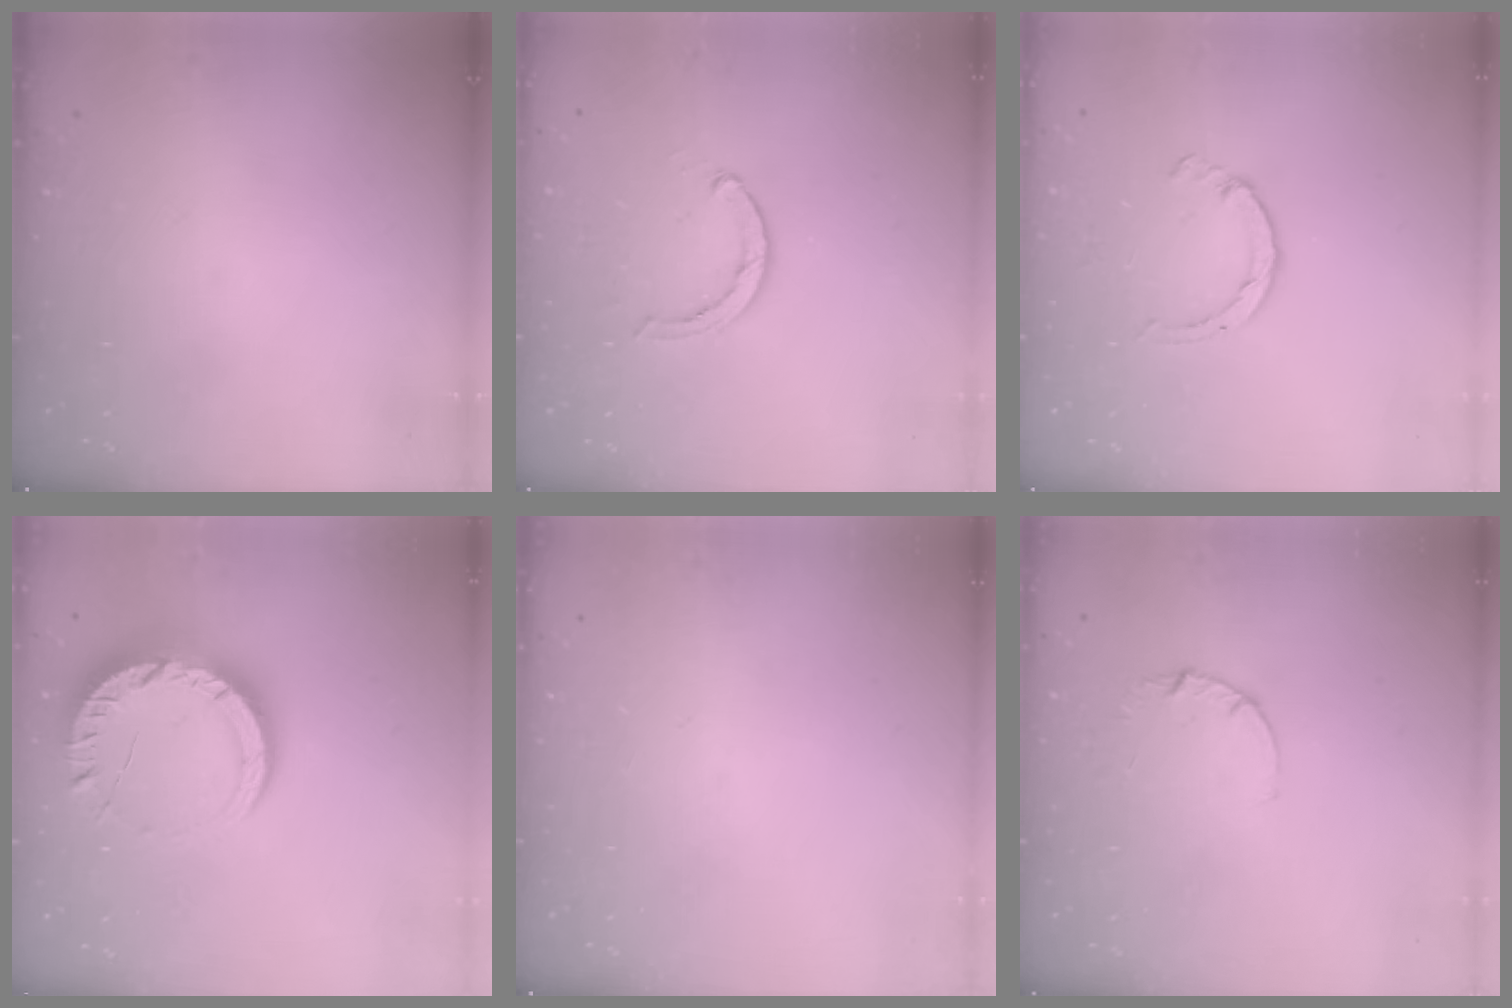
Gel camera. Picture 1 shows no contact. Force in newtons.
{"total": 3.5, "press": 3.4, "slide": 0.7}
{"total": 2.6, "press": 2.6, "slide": 0.4}
{"total": 13.4, "press": 13.4, "slide": 1.1}
{"total": 0.0}
{"total": 2.8, "press": 2.8, "slide": 0.3}